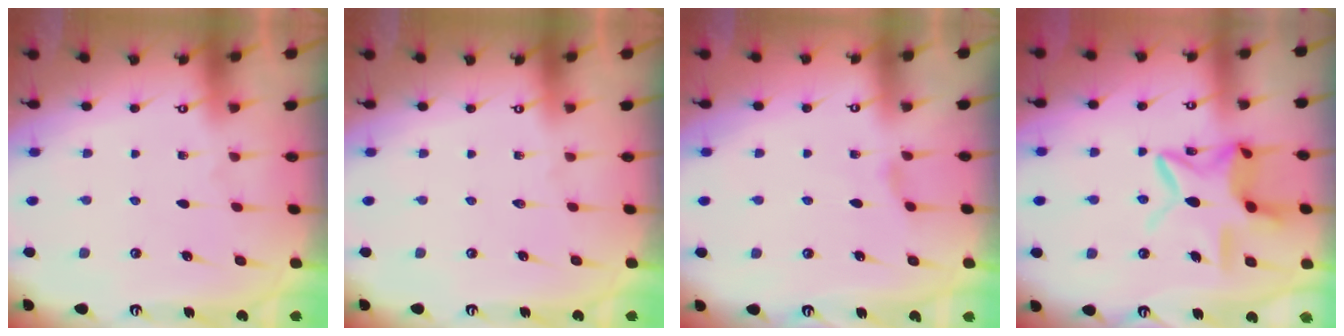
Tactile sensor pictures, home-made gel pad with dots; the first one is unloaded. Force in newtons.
{"total": 0.0}
{"total": 0.8, "press": 0.7, "slide": 0.3}
{"total": 14.5, "press": 14.5, "slide": 1.2}